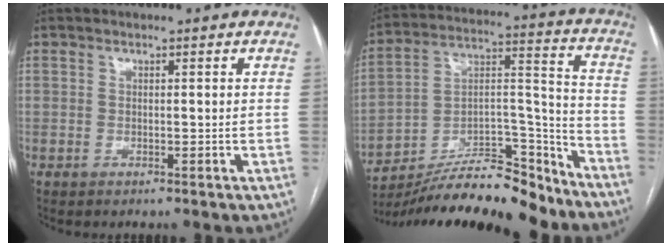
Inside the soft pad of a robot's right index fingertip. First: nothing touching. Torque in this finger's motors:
{"motor_torque": [0.28, -0.44, 0.62, 0.11]}